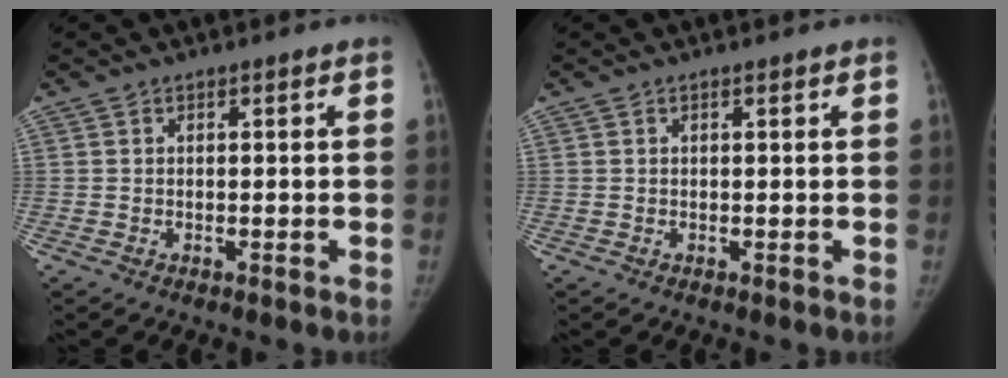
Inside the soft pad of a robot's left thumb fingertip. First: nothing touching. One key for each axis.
{"total": 0.0}